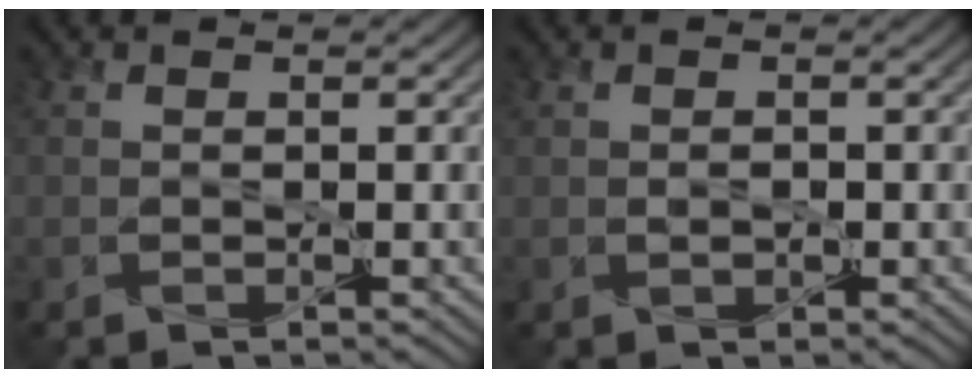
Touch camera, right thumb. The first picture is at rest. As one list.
[{"total": 0.9, "force": [-0.3, 0.7, 0.5], "torque": [-0.019, -0.004, -0.004]}]